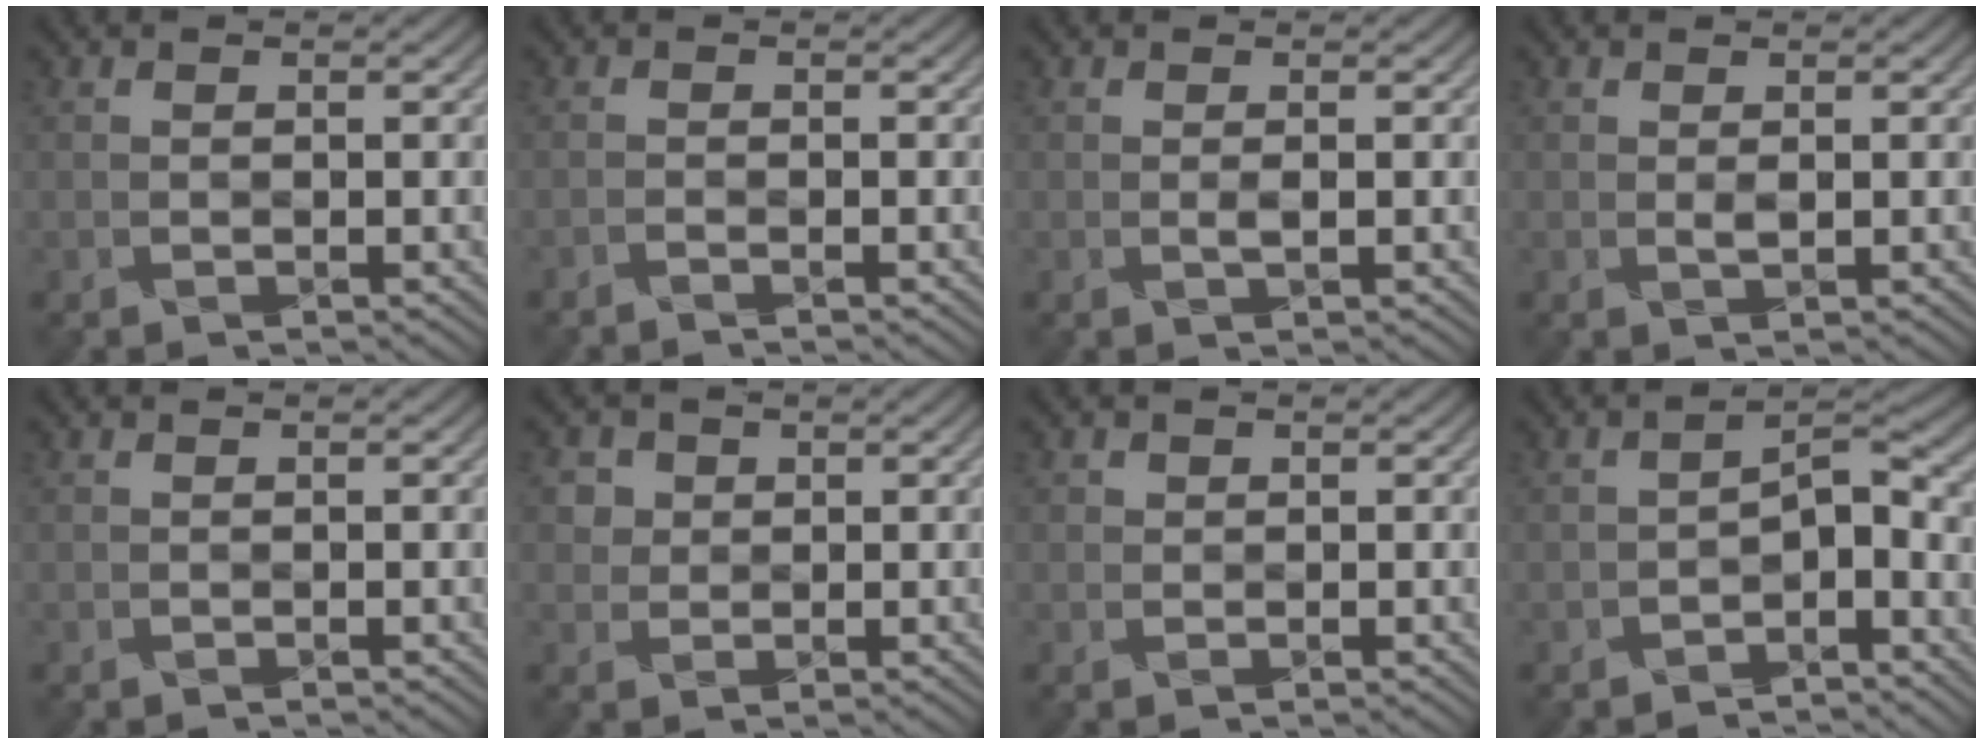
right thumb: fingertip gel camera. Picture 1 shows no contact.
{"total": 0.8, "force": [-0.8, 0.0, 0.3], "torque": [-0.001, 0.005, -0.021]}
{"total": 0.5, "force": [0.0, 0.0, 0.5], "torque": [-0.012, 0.001, 0.001]}
{"total": 0.7, "force": [0.4, 0.2, 0.5], "torque": [-0.011, 0.000, 0.008]}
{"total": 0.0}
{"total": 3.4, "force": [1.7, 2.9, 0.5], "torque": [-0.021, -0.004, 0.026]}
{"total": 0.9, "force": [0.4, 0.8, 0.1], "torque": [0.003, 0.002, 0.006]}
{"total": 3.0, "force": [-2.0, 1.0, 2.0], "torque": [-0.030, 0.013, -0.037]}